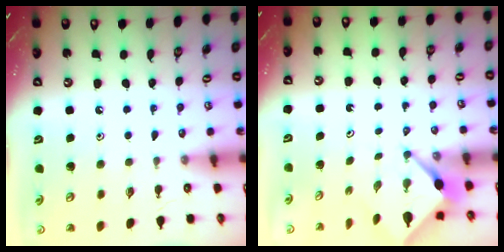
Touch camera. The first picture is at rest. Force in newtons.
{"total": 3.3, "press": 3.3, "slide": 0.2}